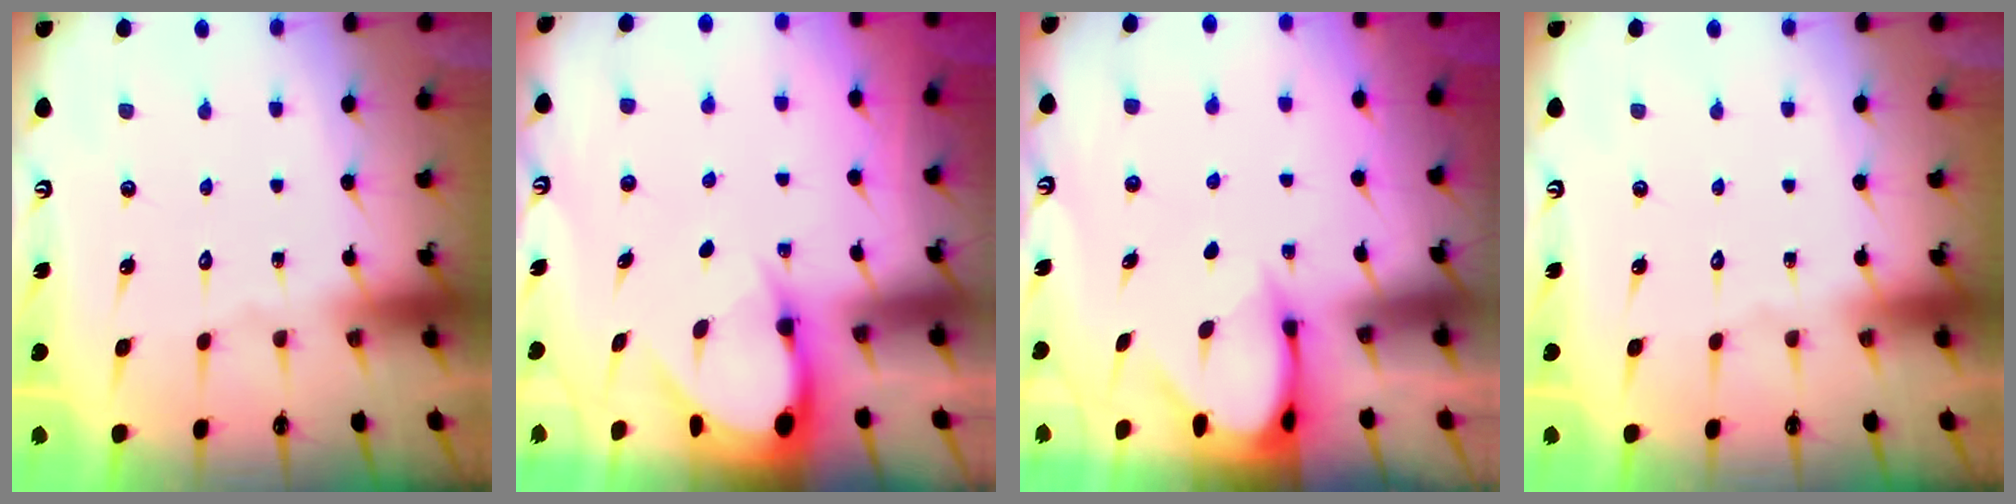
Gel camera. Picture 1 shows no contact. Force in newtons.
{"total": 3.9, "press": 3.9, "slide": 0.2}
{"total": 3.4, "press": 3.3, "slide": 0.3}
{"total": 0.0}